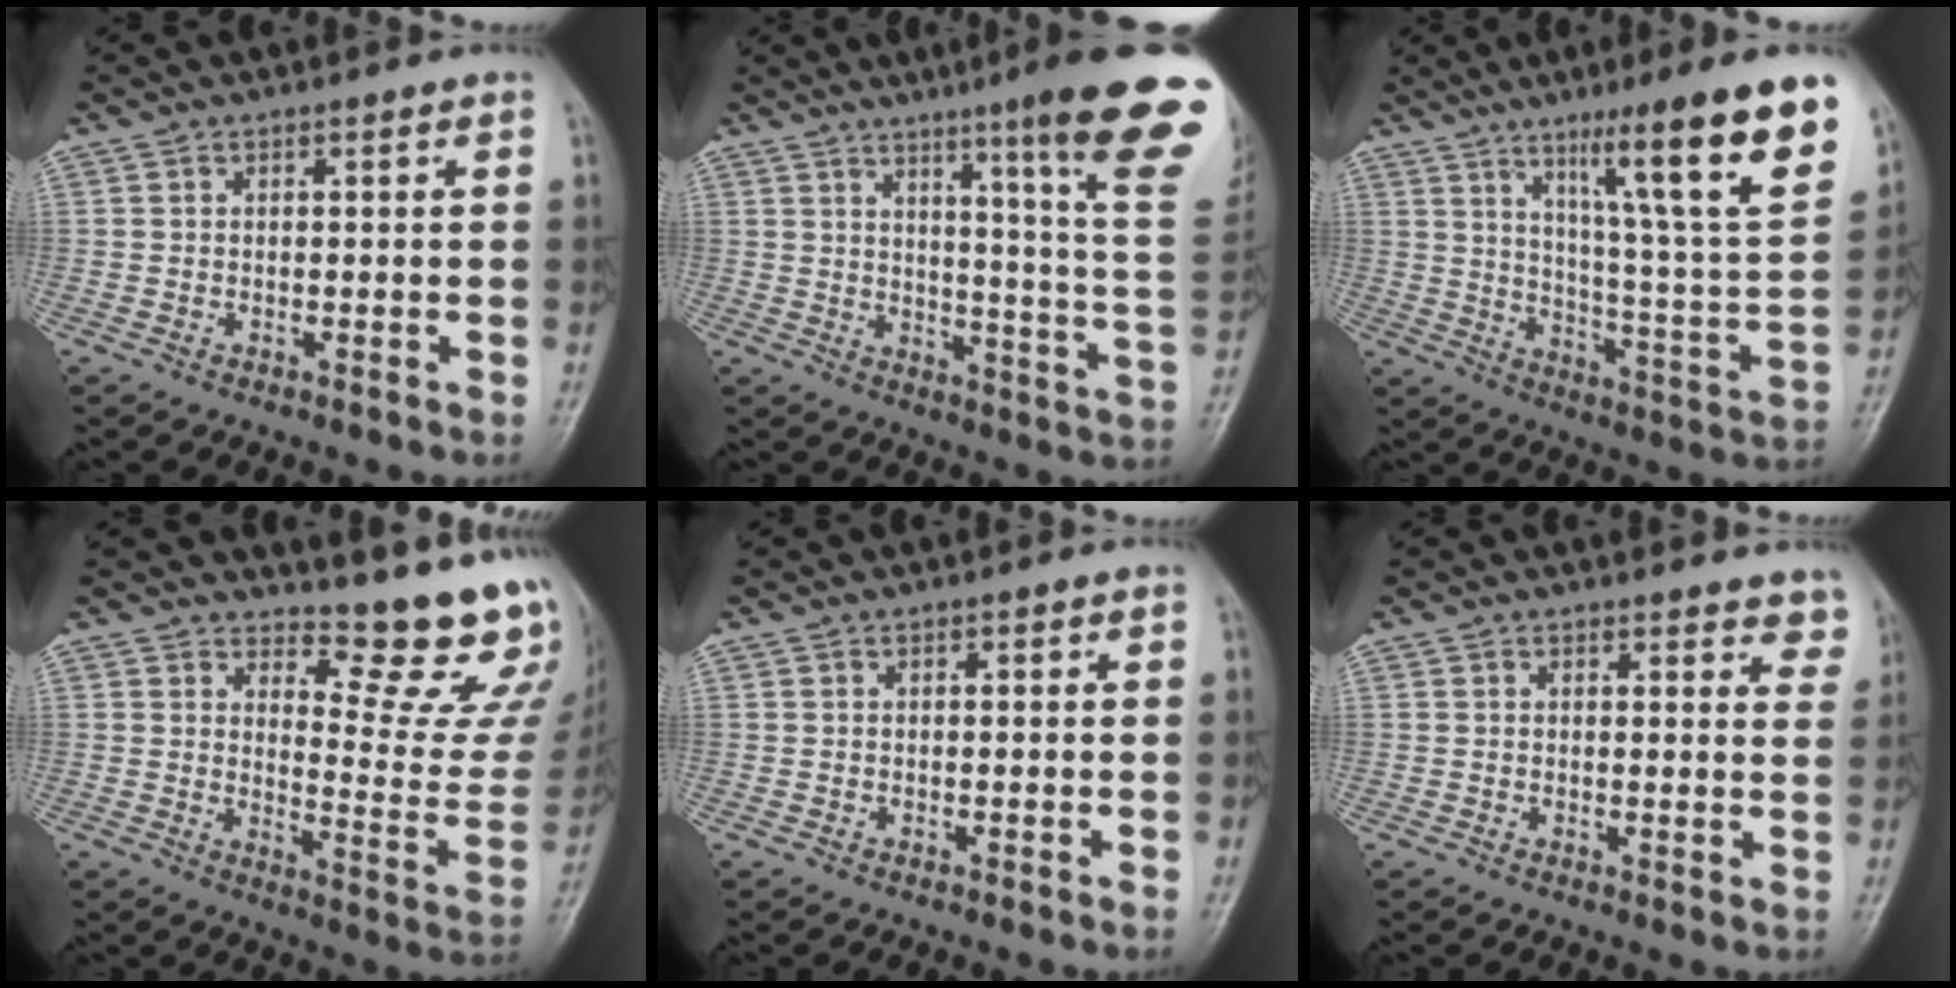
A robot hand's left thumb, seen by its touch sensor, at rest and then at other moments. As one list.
[{"total": 23.6, "force": [14.4, 0.7, 18.6], "torque": [-0.228, -0.082, 0.181]}, {"total": 22.1, "force": [12.6, 1.7, 18.0], "torque": [-0.246, -0.050, 0.196]}, {"total": 15.1, "force": [13.0, 3.5, 6.8], "torque": [-0.048, -0.151, 0.157]}, {"total": 0.0}, {"total": 4.7, "force": [4.0, 1.8, 1.6], "torque": [0.014, -0.020, 0.036]}]